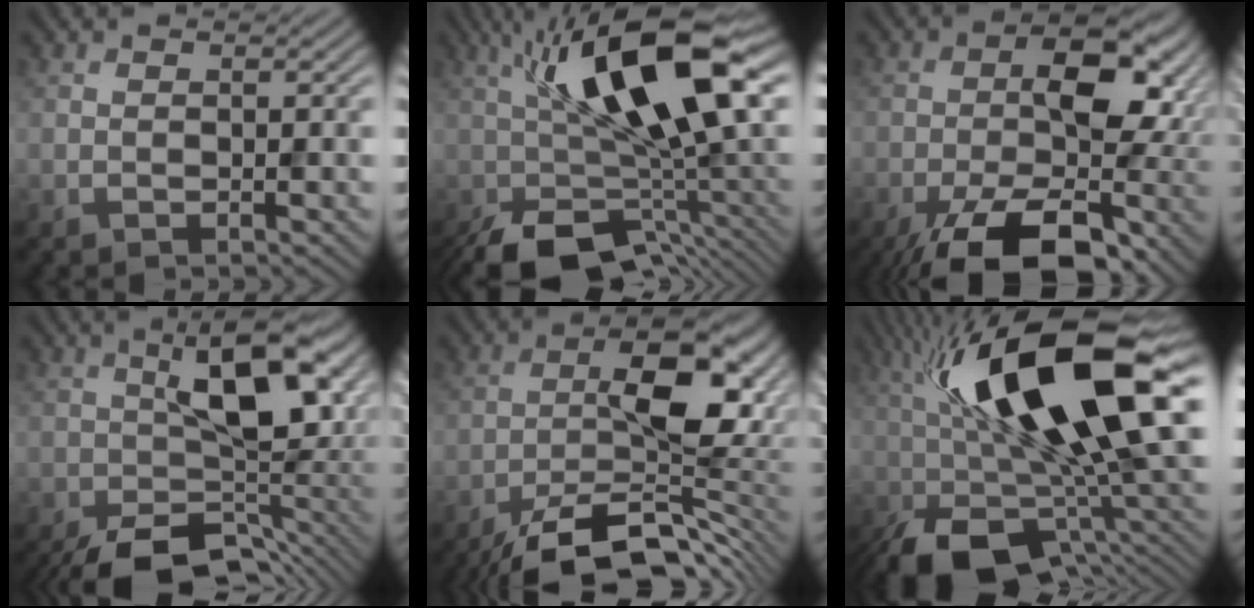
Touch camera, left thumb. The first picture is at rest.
{"total": 16.0, "force": [-1.5, 7.0, 14.3], "torque": [-0.234, -0.003, -0.031]}
{"total": 17.8, "force": [-5.7, 8.9, 14.3], "torque": [-0.218, -0.018, -0.095]}
{"total": 13.4, "force": [-3.6, 6.7, 11.0], "torque": [-0.167, -0.013, -0.055]}
{"total": 15.2, "force": [-7.0, 5.8, 12.2], "torque": [-0.185, -0.009, -0.127]}
{"total": 20.5, "force": [0.7, 8.5, 18.7], "torque": [-0.330, -0.006, 0.009]}